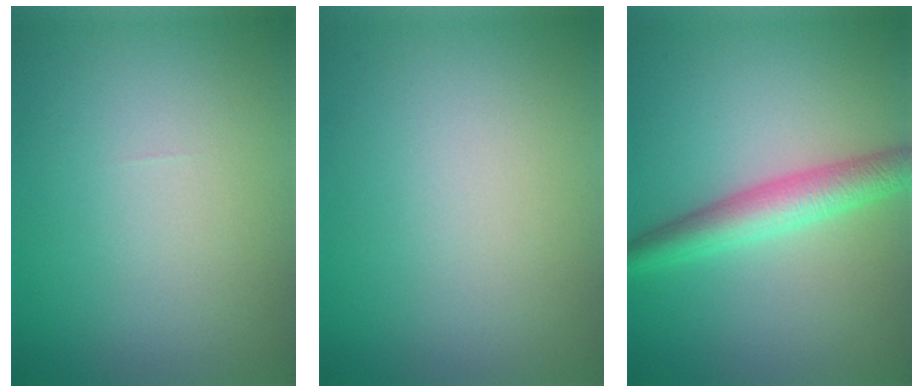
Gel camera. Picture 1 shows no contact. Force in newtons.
{"total": 0.0}
{"total": 4.2, "press": 4.2, "slide": 0.1}